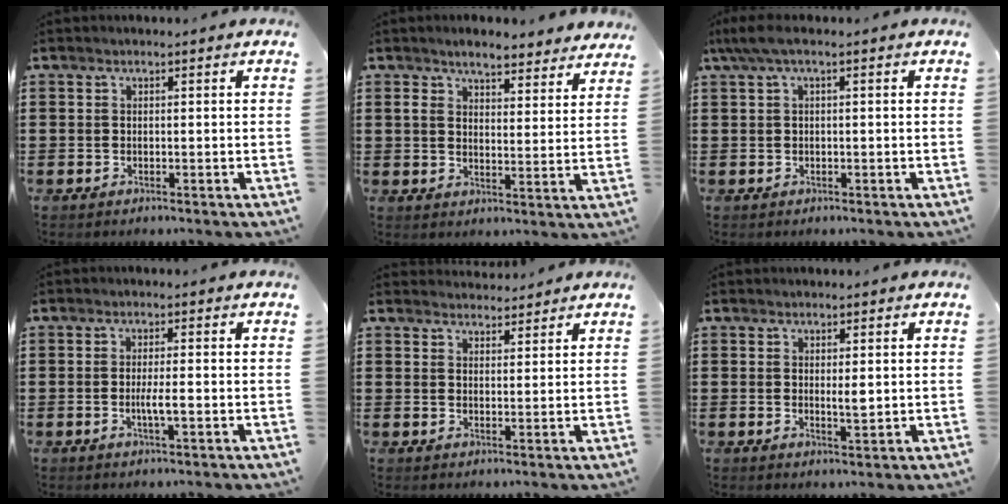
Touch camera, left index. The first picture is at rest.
{"total": 4.8, "force": [4.3, 1.0, 1.8], "torque": [-0.054, -0.011, 0.075]}
{"total": 2.6, "force": [-0.1, 0.5, 2.5], "torque": [-0.052, -0.004, -0.004]}
{"total": 2.7, "force": [-0.7, 0.2, 2.7], "torque": [-0.054, -0.005, -0.015]}
{"total": 2.6, "force": [2.5, 0.5, -0.2], "torque": [-0.003, -0.005, 0.048]}
{"total": 2.4, "force": [0.3, 0.6, 2.3], "torque": [-0.036, -0.004, 0.003]}